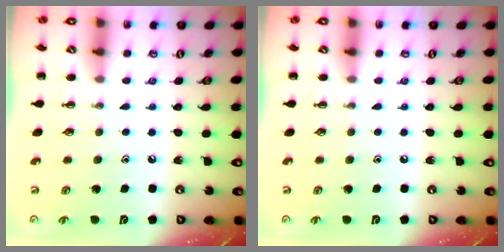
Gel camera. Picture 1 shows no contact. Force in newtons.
{"total": 0.0}